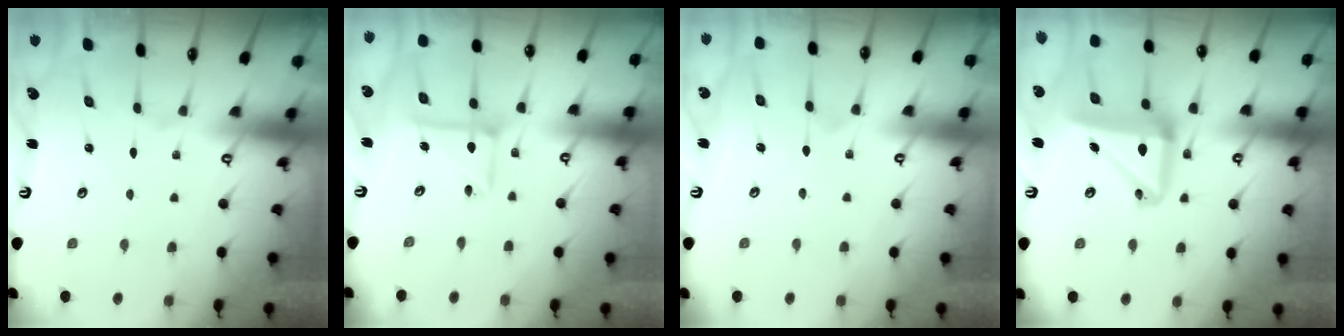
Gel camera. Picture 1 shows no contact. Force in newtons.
{"total": 11.8, "press": 11.7, "slide": 1.1}
{"total": 4.3, "press": 4.2, "slide": 0.4}
{"total": 15.4, "press": 15.3, "slide": 2.3}